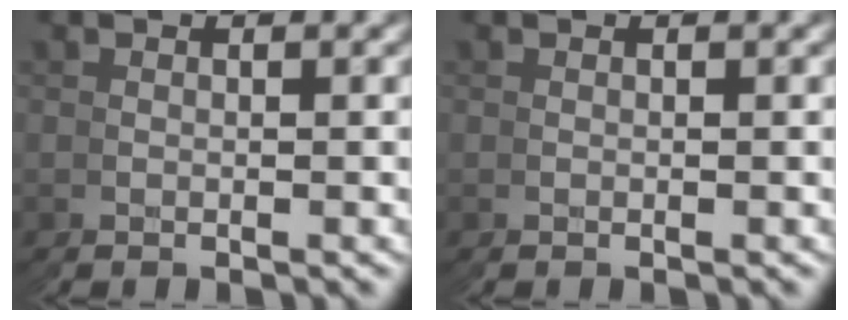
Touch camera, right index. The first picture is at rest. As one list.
[{"total": 0.0}]